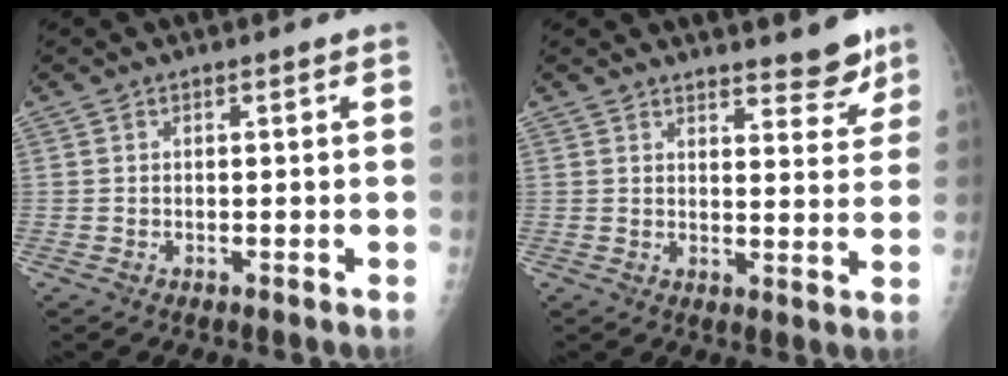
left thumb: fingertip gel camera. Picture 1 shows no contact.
{"total": 6.6, "force": [5.7, 2.0, 2.7], "torque": [-0.011, -0.042, 0.071]}